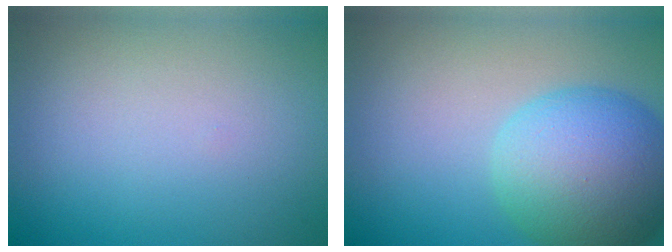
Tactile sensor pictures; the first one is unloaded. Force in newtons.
{"total": 9.5, "press": 9.5, "slide": 0.4}